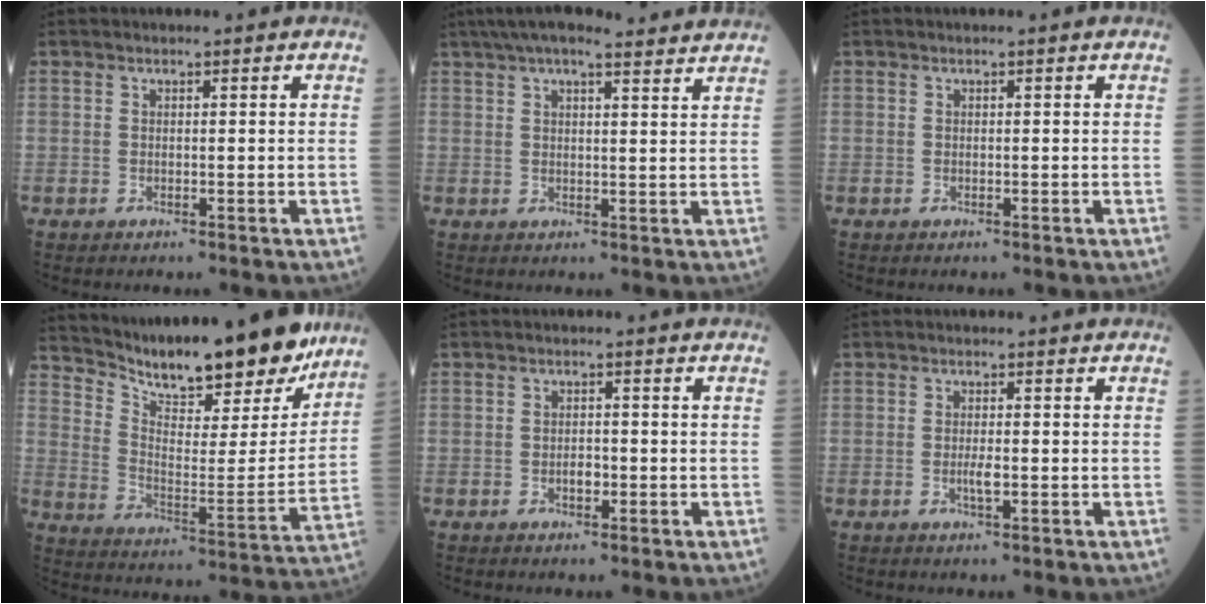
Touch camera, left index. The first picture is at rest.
{"total": 13.5, "force": [12.0, 1.4, 6.0], "torque": [-0.099, 0.038, 0.160]}
{"total": 0.0}
{"total": 21.2, "force": [18.7, 4.2, 9.0], "torque": [-0.147, -0.040, 0.270]}
{"total": 1.8, "force": [-1.0, 0.9, 1.2], "torque": [-0.022, -0.002, -0.016]}
{"total": 1.8, "force": [-0.8, 0.4, 1.6], "torque": [-0.034, -0.006, -0.013]}